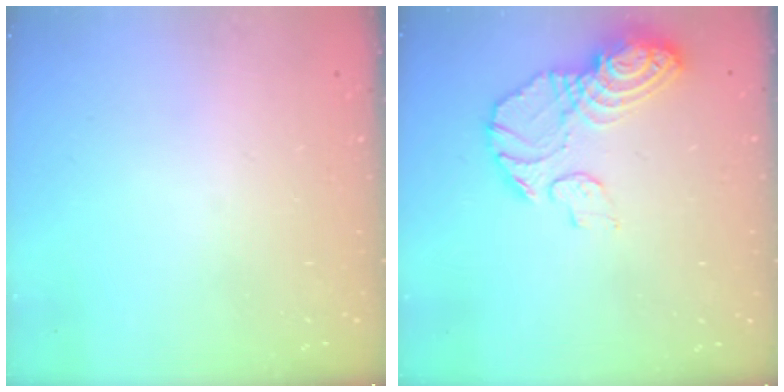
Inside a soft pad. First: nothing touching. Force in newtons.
{"total": 11.9, "press": 11.8, "slide": 1.0}